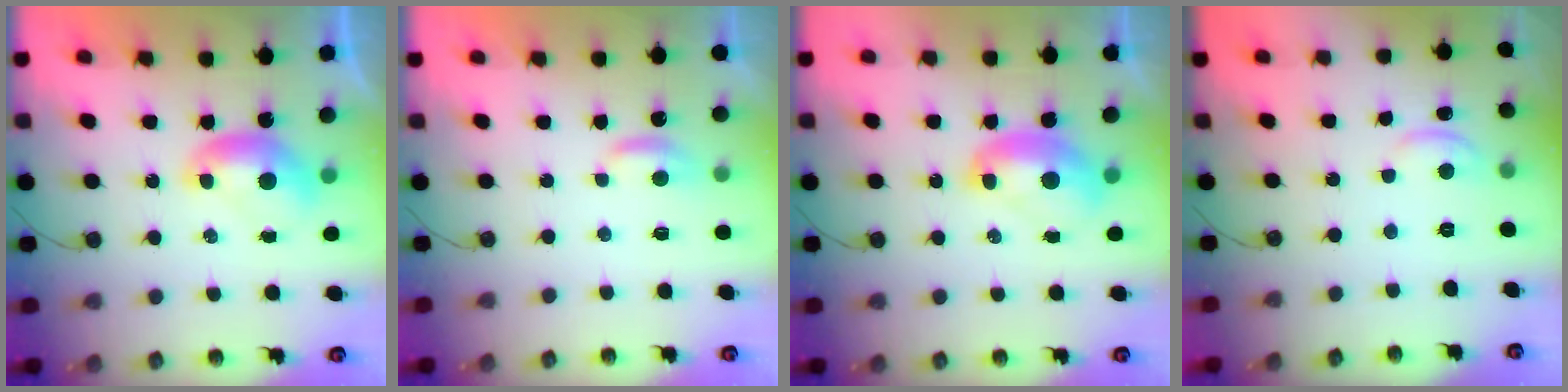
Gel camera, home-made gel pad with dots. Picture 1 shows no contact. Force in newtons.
{"total": 2.4, "press": 2.3, "slide": 0.4}
{"total": 2.5, "press": 2.5, "slide": 0.3}
{"total": 1.2, "press": 1.1, "slide": 0.5}